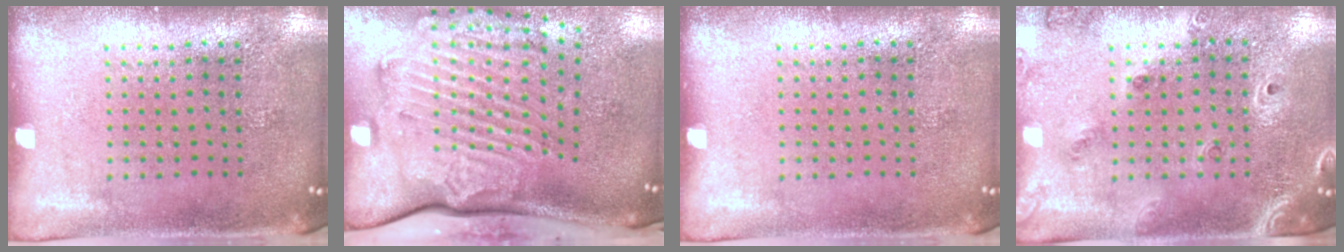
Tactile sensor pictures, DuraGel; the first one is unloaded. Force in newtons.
{"total": 3.6, "press": 2.5, "slide": 2.6}
{"total": 0.0}
{"total": 1.6, "press": 1.5, "slide": 0.7}